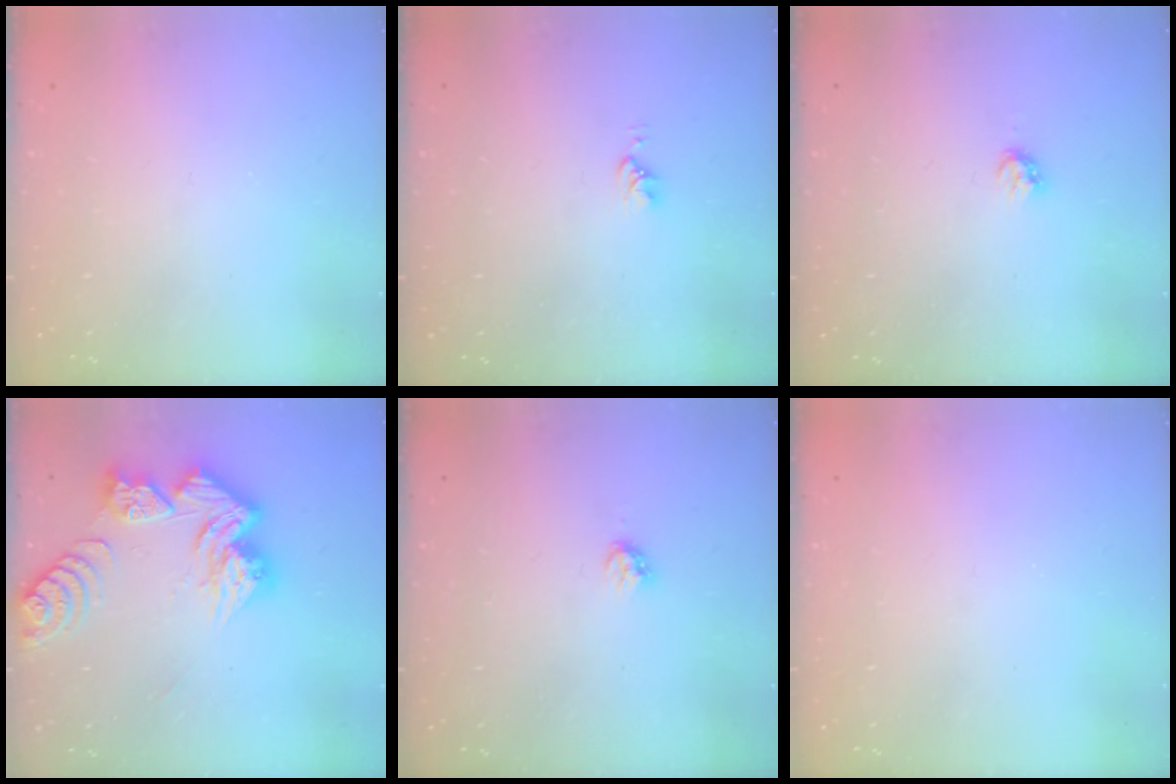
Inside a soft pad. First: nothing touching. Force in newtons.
{"total": 3.0, "press": 3.0, "slide": 0.4}
{"total": 2.8, "press": 2.8, "slide": 0.2}
{"total": 16.4, "press": 16.4, "slide": 1.5}
{"total": 2.8, "press": 2.8, "slide": 0.2}
{"total": 0.0}